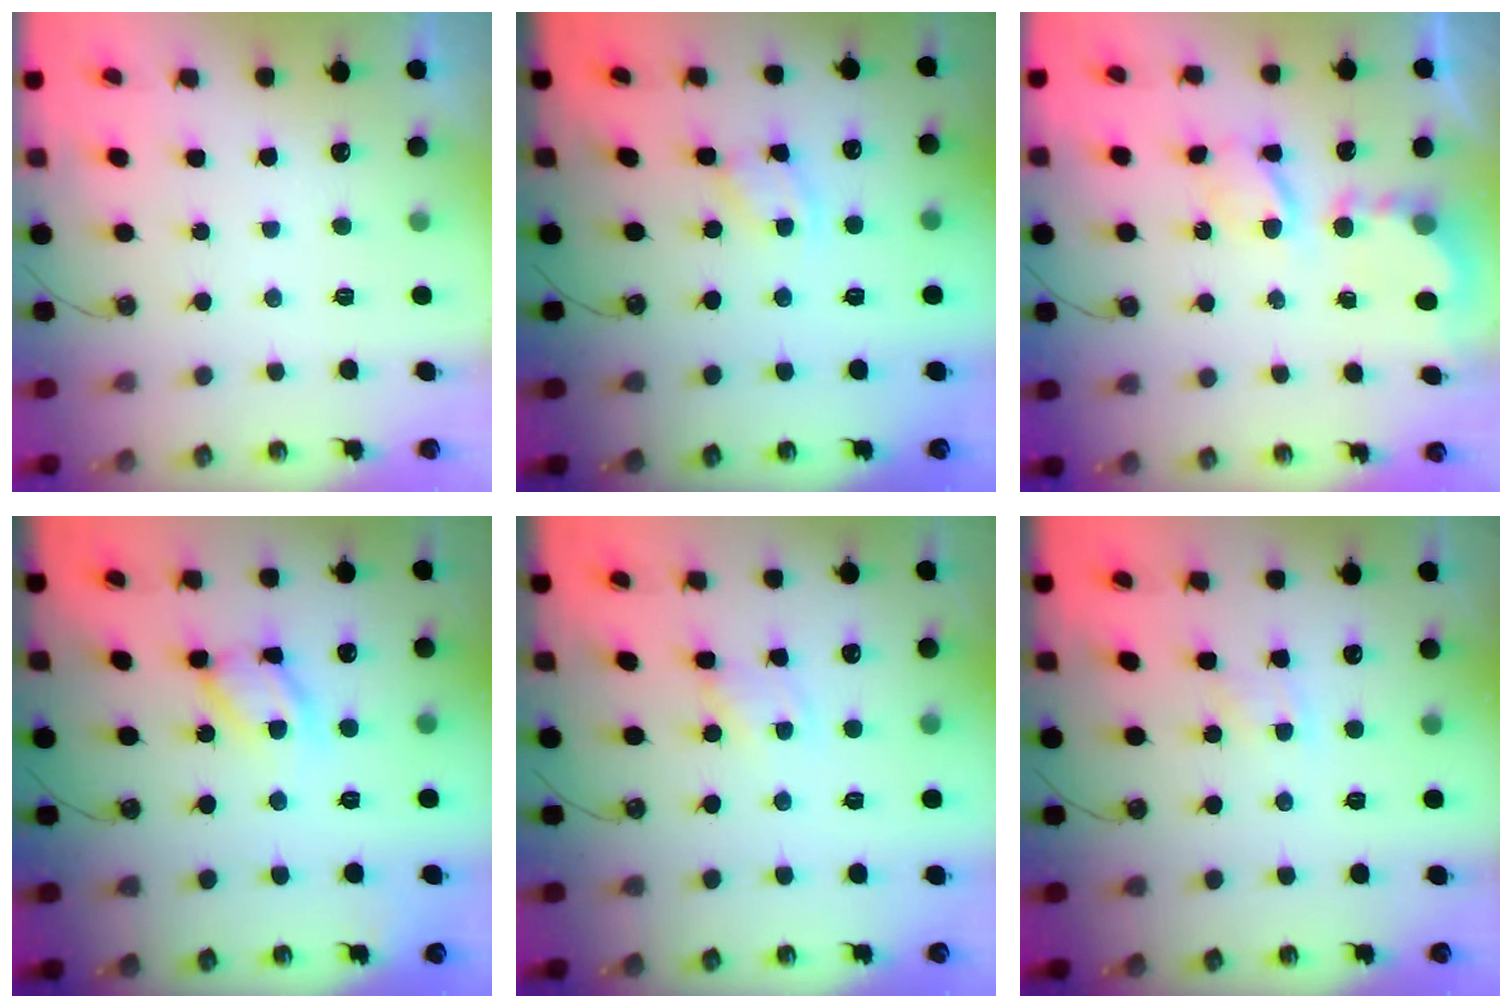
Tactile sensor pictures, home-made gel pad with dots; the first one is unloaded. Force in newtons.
{"total": 2.7, "press": 2.7, "slide": 0.4}
{"total": 5.8, "press": 5.8, "slide": 0.3}
{"total": 12.8, "press": 12.8, "slide": 0.9}
{"total": 1.6, "press": 1.6, "slide": 0.2}
{"total": 4.9, "press": 4.9, "slide": 0.6}